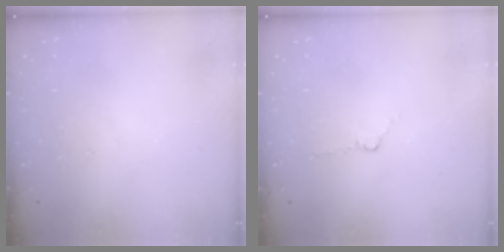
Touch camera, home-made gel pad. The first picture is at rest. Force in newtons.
{"total": 4.5, "press": 4.5, "slide": 0.6}